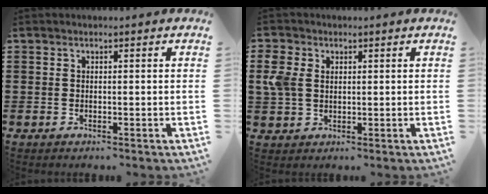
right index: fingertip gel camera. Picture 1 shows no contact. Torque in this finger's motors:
{"motor_torque": [0.49, -0.30, 0.40, 0.11]}